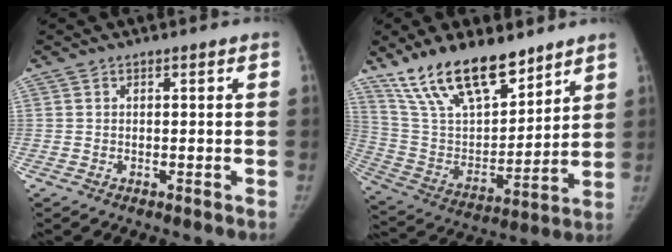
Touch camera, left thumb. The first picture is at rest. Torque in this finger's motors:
{"motor_torque": [0.88, 0.82, 1.47, -1.30, 0.27]}